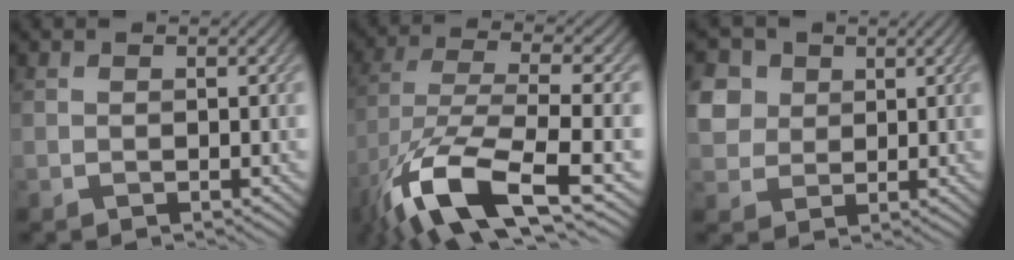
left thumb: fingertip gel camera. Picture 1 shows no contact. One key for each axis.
{"total": 14.8, "fx": -7.3, "fy": 5.0, "fz": 11.9, "tx": -0.262, "ty": -0.022, "tz": -0.133}
{"total": 5.4, "fx": 2.0, "fy": 4.5, "fz": 2.1, "tx": -0.083, "ty": 0.010, "tz": 0.031}